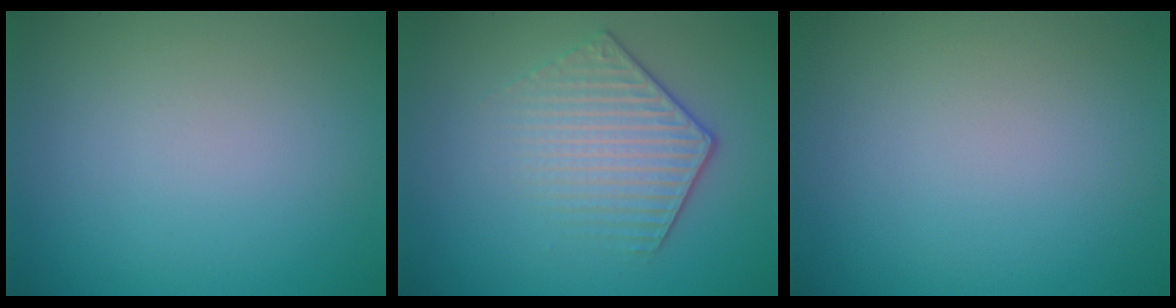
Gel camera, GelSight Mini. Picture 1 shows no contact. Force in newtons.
{"total": 4.0, "press": 3.2, "slide": 2.3}
{"total": 0.0}